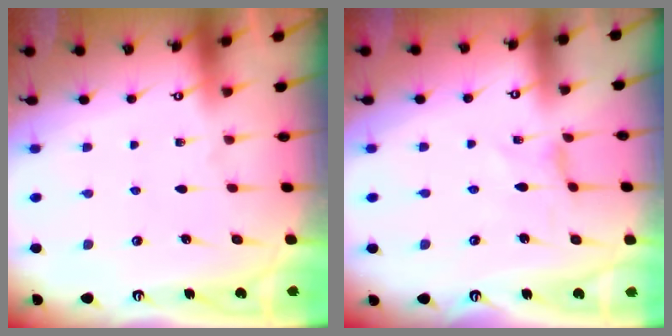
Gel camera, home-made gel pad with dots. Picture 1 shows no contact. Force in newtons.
{"total": 0.0}